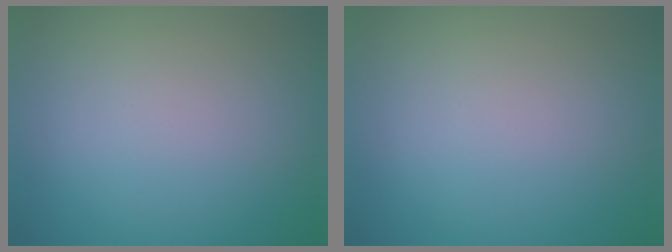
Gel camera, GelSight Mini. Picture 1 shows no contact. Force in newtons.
{"total": 0.0}